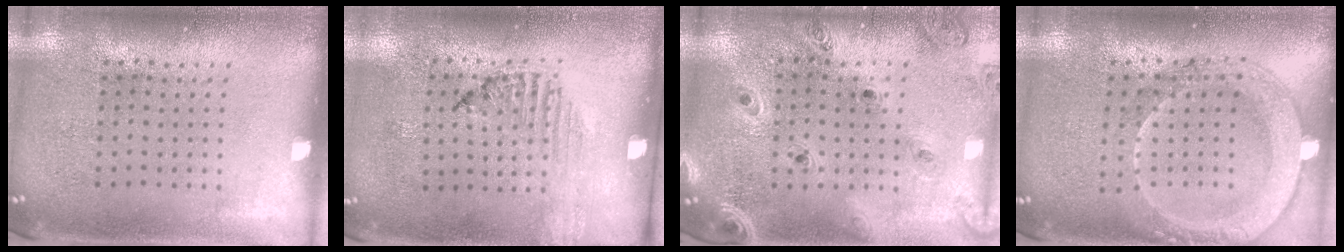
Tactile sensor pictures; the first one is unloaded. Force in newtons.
{"total": 1.2, "press": 1.2, "slide": 0.4}
{"total": 1.3, "press": 1.3, "slide": 0.2}
{"total": 2.0, "press": 1.8, "slide": 0.9}